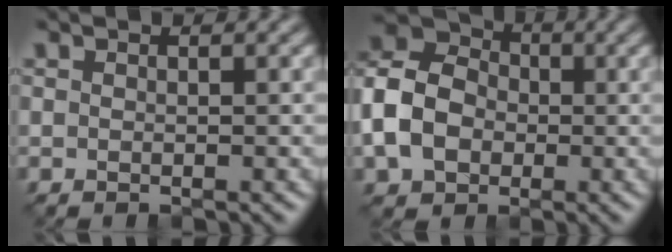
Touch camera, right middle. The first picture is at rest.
{"total": 7.7, "force": [-2.1, 6.0, 4.4], "torque": [-0.102, 0.006, -0.054]}